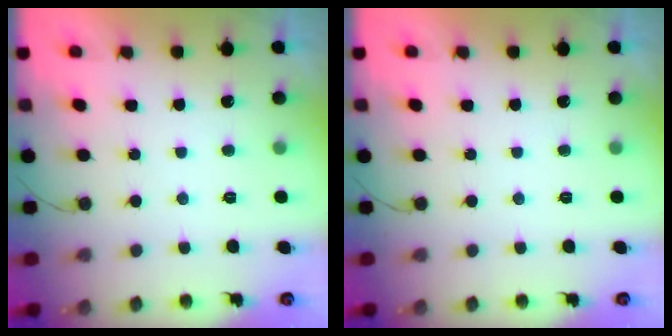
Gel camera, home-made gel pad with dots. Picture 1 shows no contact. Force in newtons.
{"total": 0.0}